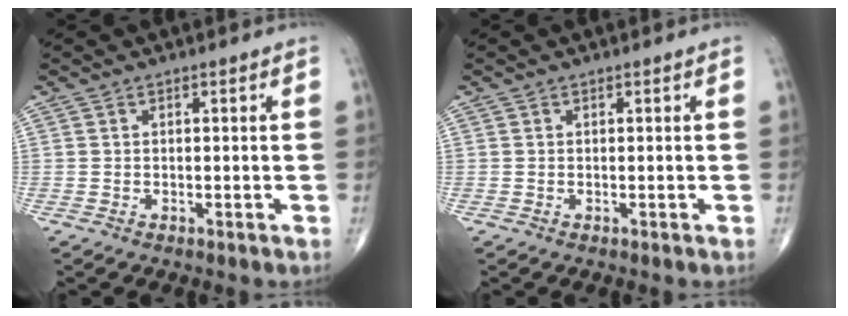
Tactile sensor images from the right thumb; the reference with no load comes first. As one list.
[{"total": 0.0}]